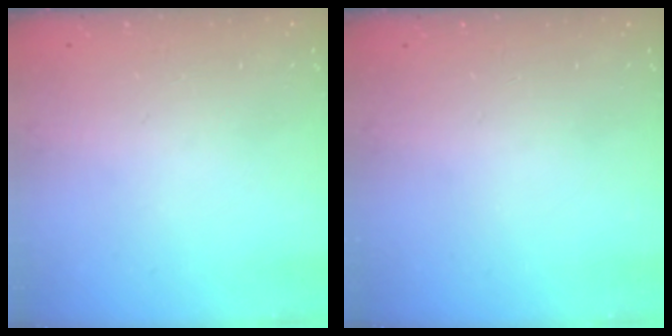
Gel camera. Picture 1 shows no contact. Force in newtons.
{"total": 0.0}